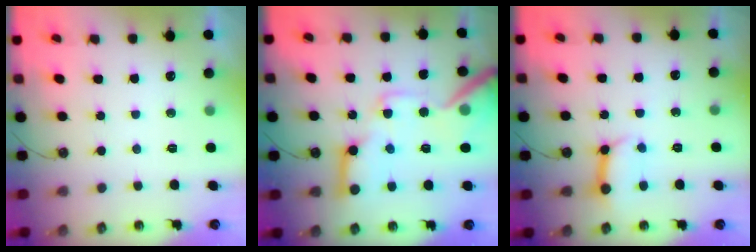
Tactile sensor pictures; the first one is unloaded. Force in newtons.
{"total": 20.2, "press": 20.1, "slide": 2.4}
{"total": 9.1, "press": 9.1, "slide": 0.9}